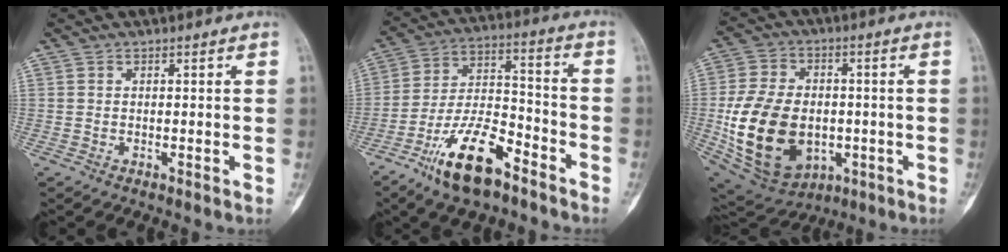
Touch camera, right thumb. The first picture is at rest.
{"total": 15.2, "force": [-9.6, 5.9, 10.2], "torque": [-0.178, 0.068, -0.180]}
{"total": 20.6, "force": [-3.1, 14.2, 14.6], "torque": [-0.261, 0.004, -0.029]}